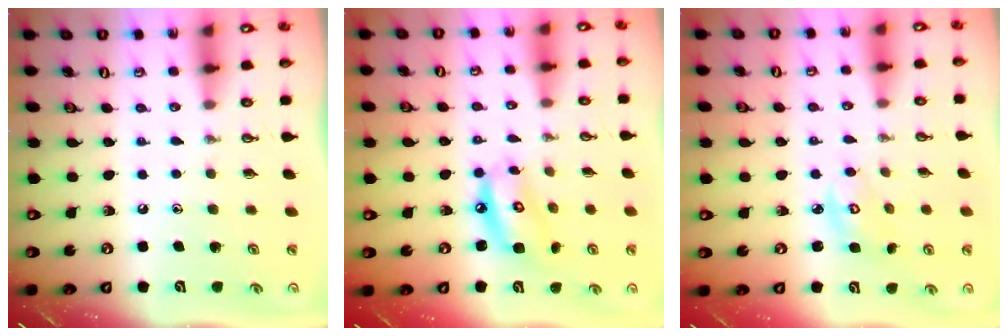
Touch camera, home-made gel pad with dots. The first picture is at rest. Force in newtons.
{"total": 9.7, "press": 9.7, "slide": 0.8}
{"total": 4.1, "press": 4.1, "slide": 0.3}